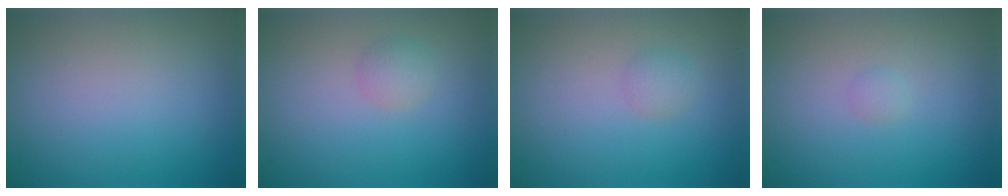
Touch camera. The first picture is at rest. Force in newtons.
{"total": 1.4, "press": 1.4, "slide": 0.0}
{"total": 1.2, "press": 1.2, "slide": 0.0}
{"total": 0.6, "press": 0.6, "slide": 0.0}